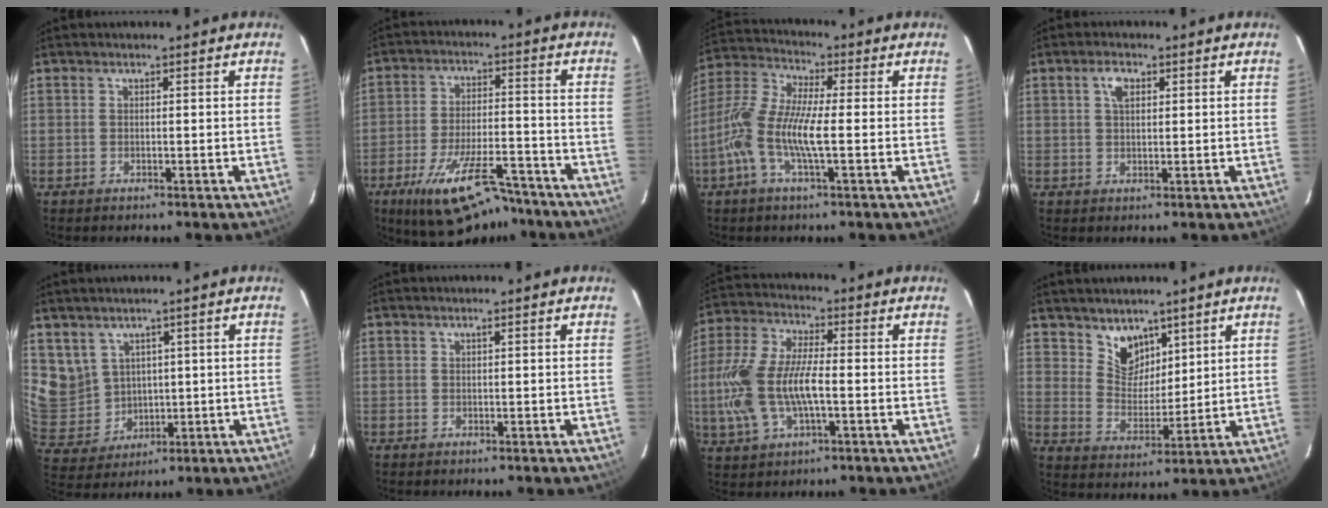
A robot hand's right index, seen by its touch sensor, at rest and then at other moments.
{"total": 17.1, "force": [-12.4, 5.6, 10.4], "torque": [-0.193, -0.020, -0.191]}
{"total": 11.1, "force": [-2.5, 2.0, 10.6], "torque": [-0.228, 0.005, -0.059]}
{"total": 3.0, "force": [1.2, 1.6, 2.2], "torque": [-0.042, 0.009, 0.022]}
{"total": 8.6, "force": [4.7, 6.8, 2.2], "torque": [-0.048, 0.005, 0.124]}
{"total": 0.0}
{"total": 14.4, "force": [-2.4, 6.1, 12.8], "torque": [-0.283, 0.002, -0.046]}
{"total": 7.1, "force": [5.1, 4.6, 2.0], "torque": [-0.024, 0.000, 0.101]}